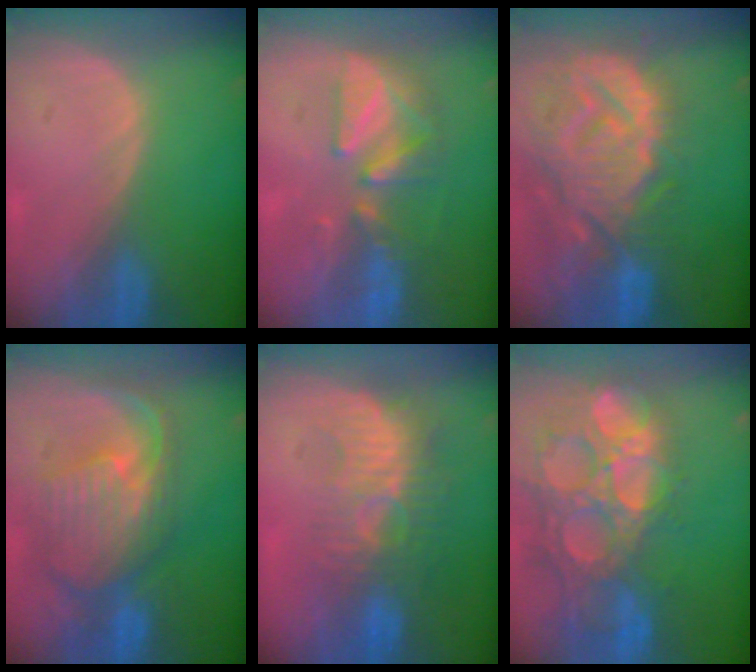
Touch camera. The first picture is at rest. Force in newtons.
{"total": 7.6, "press": 7.3, "slide": 2.1}
{"total": 14.4, "press": 12.4, "slide": 7.3}
{"total": 10.9, "press": 9.6, "slide": 5.3}
{"total": 9.3, "press": 8.6, "slide": 3.7}
{"total": 15.1, "press": 12.5, "slide": 8.5}